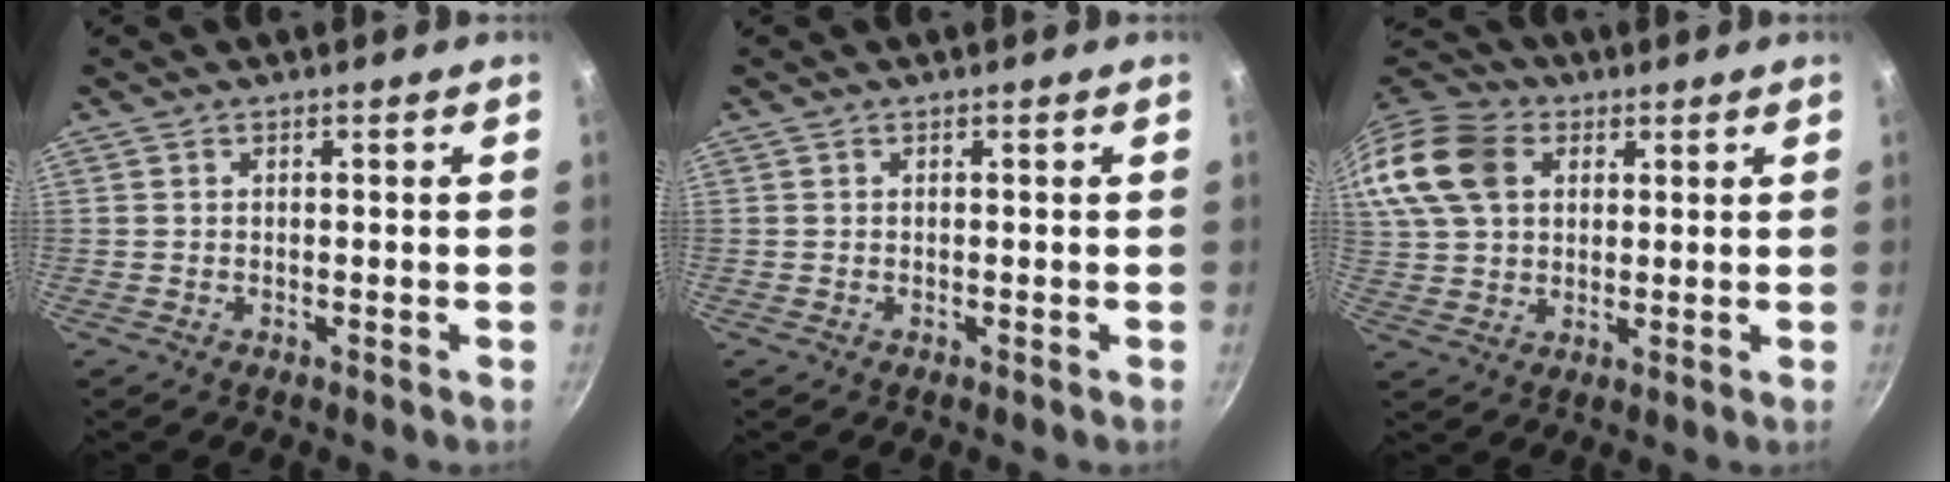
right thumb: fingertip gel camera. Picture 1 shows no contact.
{"total": 0.0}
{"total": 20.7, "force": [7.1, 15.2, 12.1], "torque": [-0.276, 0.030, 0.126]}